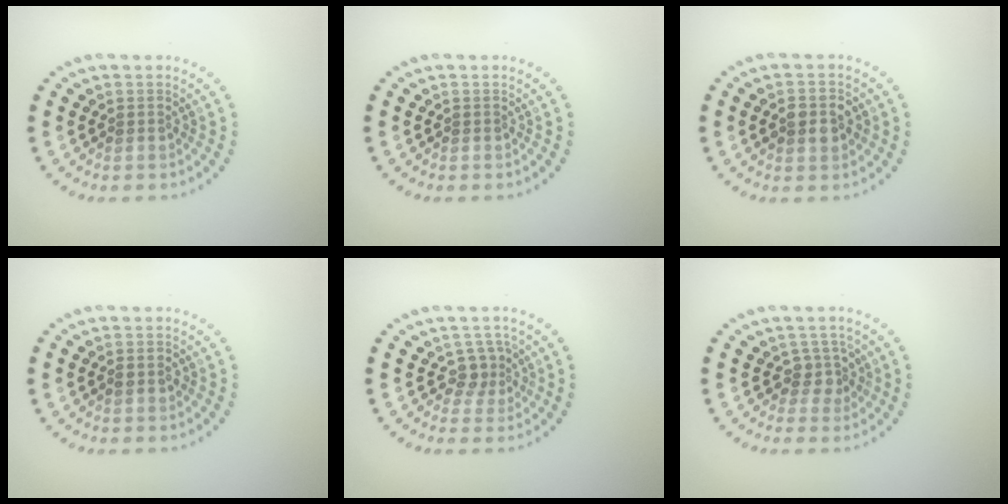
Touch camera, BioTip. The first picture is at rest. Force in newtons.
{"total": 0.0}
{"total": 2.9, "press": 2.9, "slide": 0.1}
{"total": 1.0, "press": 1.0, "slide": 0.2}
{"total": 2.3, "press": 1.8, "slide": 1.3}
{"total": 1.8, "press": 1.4, "slide": 1.1}